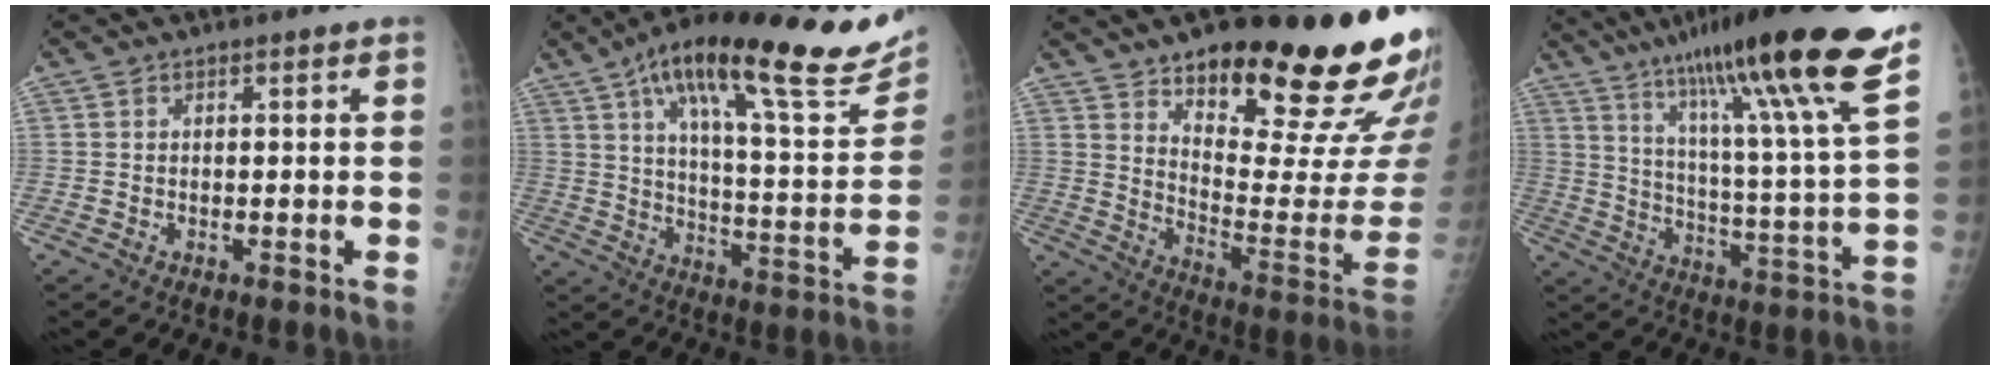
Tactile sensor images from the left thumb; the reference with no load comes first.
{"total": 28.9, "force": [17.4, 7.5, 21.8], "torque": [-0.299, -0.035, 0.262]}
{"total": 25.7, "force": [17.3, 6.5, 17.8], "torque": [-0.214, -0.100, 0.257]}
{"total": 27.0, "force": [18.6, 1.1, 19.5], "torque": [-0.296, -0.079, 0.289]}